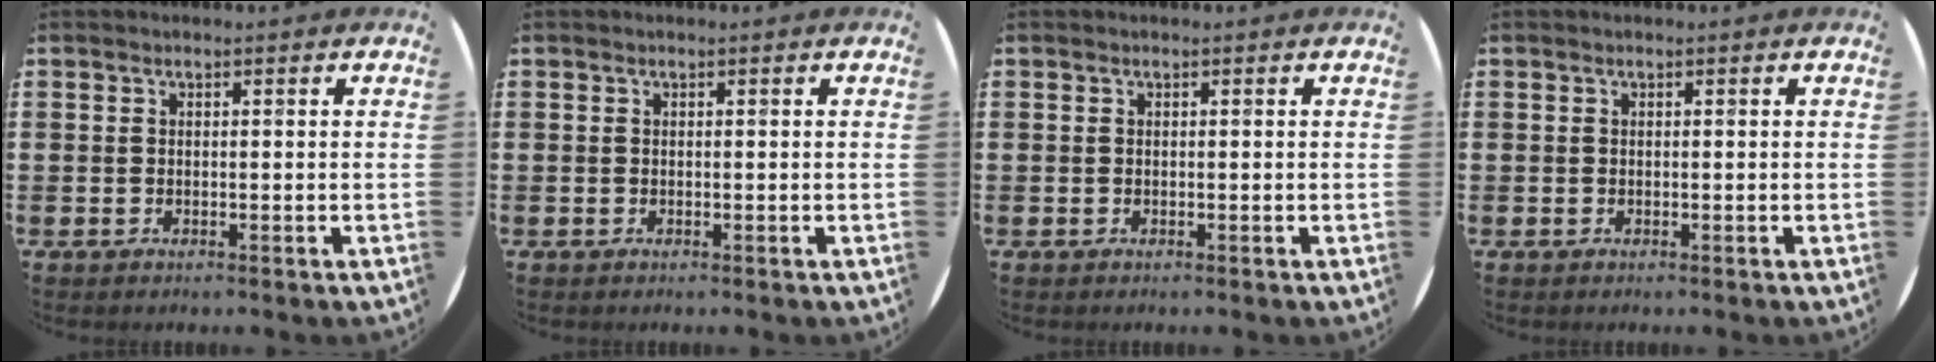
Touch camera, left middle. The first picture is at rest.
{"total": 0.0}
{"total": 0.0}
{"total": 0.0}